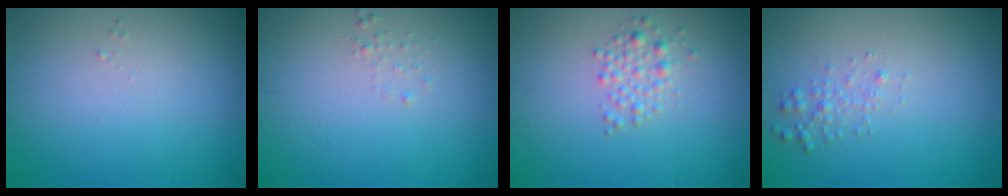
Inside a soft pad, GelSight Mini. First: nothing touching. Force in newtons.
{"total": 0.5, "press": 0.5, "slide": 0.1}
{"total": 1.9, "press": 1.9, "slide": 0.1}
{"total": 1.3, "press": 1.3, "slide": 0.0}